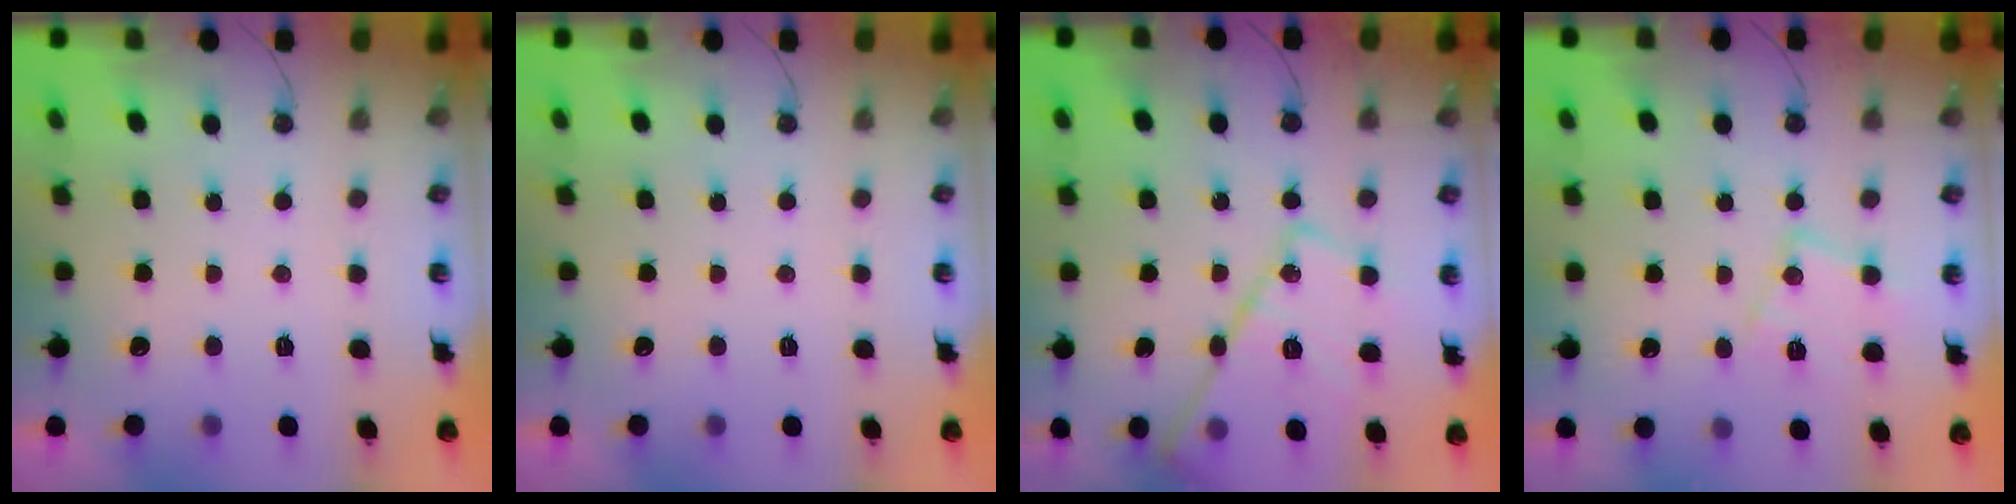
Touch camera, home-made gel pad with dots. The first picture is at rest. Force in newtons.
{"total": 0.0}
{"total": 18.1, "press": 18.1, "slide": 1.4}
{"total": 11.3, "press": 11.3, "slide": 0.8}